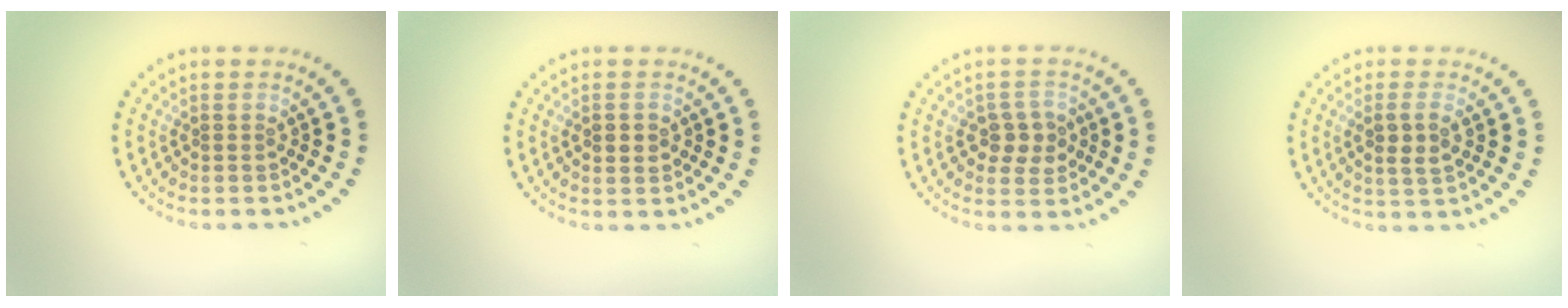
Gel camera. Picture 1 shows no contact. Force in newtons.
{"total": 2.1, "press": 2.1, "slide": 0.1}
{"total": 2.8, "press": 2.8, "slide": 0.6}
{"total": 2.2, "press": 2.1, "slide": 0.7}